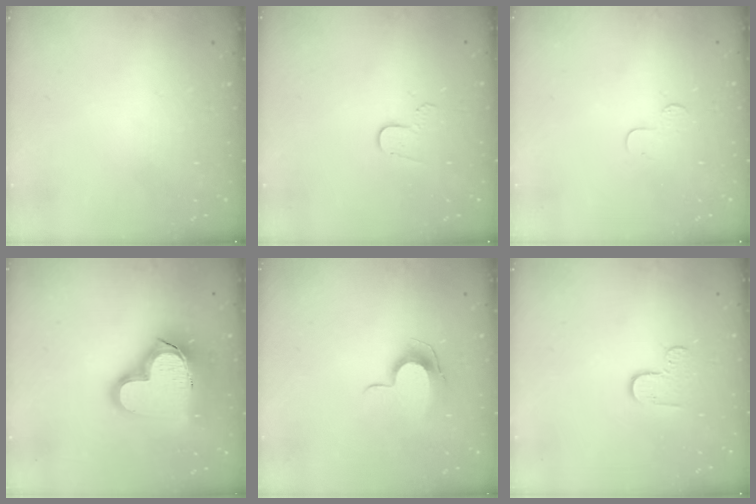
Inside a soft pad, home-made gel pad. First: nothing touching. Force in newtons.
{"total": 4.9, "press": 4.8, "slide": 0.4}
{"total": 3.9, "press": 3.9, "slide": 0.4}
{"total": 20.9, "press": 20.8, "slide": 1.9}
{"total": 9.2, "press": 9.2, "slide": 0.8}
{"total": 5.5, "press": 5.4, "slide": 0.6}